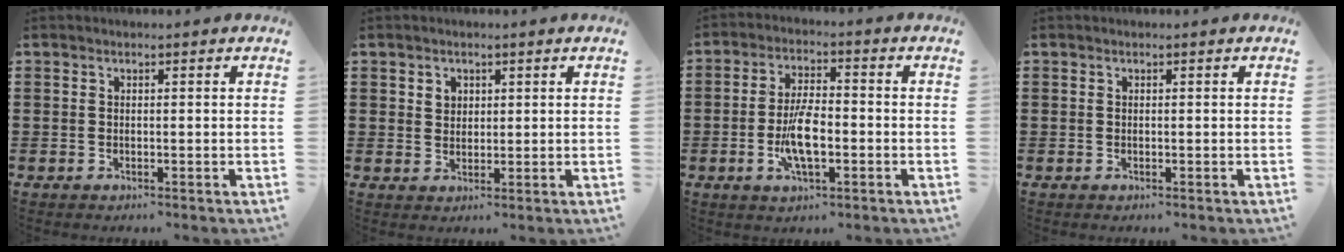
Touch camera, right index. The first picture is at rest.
{"total": 1.9, "force": [1.0, 1.5, 0.5], "torque": [-0.014, 0.007, 0.019]}
{"total": 7.9, "force": [-1.9, 3.0, 7.0], "torque": [-0.144, -0.004, -0.037]}
{"total": 0.0}